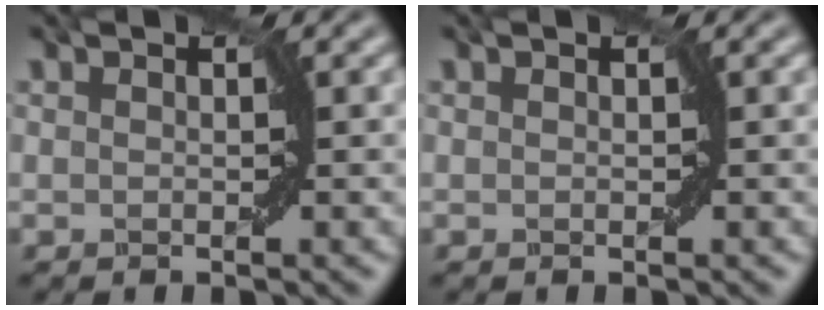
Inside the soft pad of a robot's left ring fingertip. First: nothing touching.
{"total": 0.0}